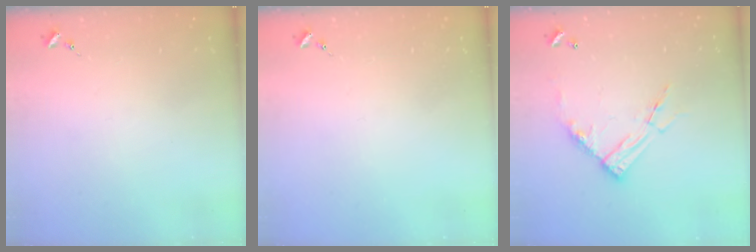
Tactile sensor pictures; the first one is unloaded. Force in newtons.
{"total": 0.0}
{"total": 13.1, "press": 13.0, "slide": 1.2}